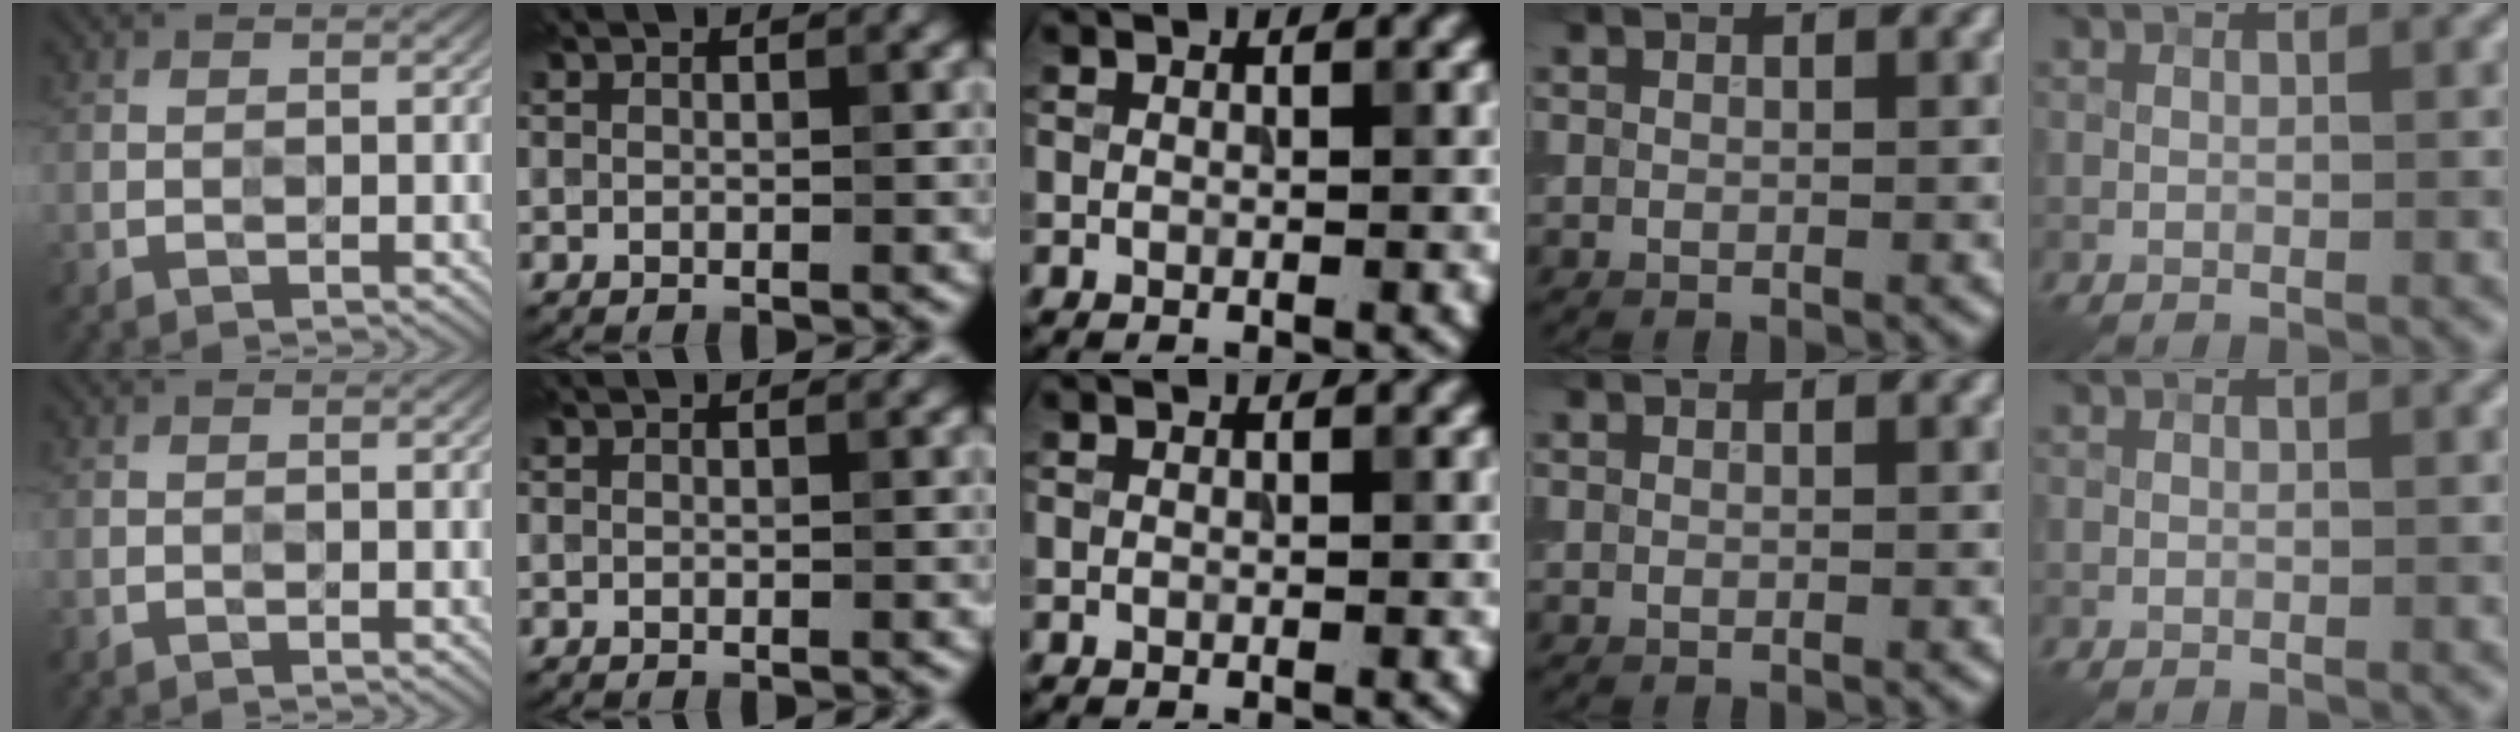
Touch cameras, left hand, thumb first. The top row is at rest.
{}